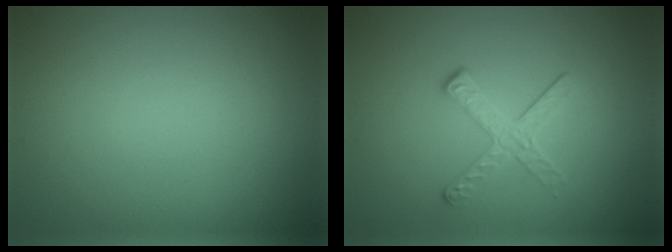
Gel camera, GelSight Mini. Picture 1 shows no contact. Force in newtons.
{"total": 2.4, "press": 1.7, "slide": 1.7}